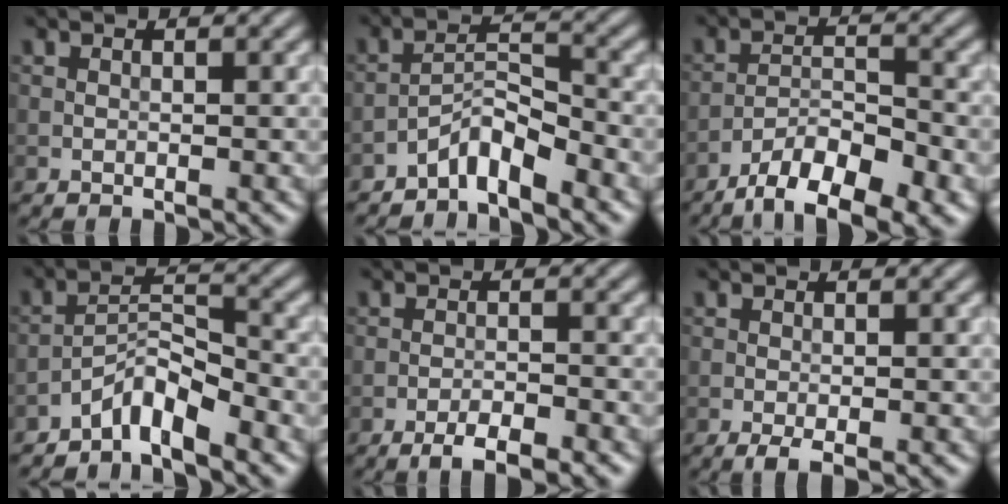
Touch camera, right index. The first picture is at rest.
{"total": 3.3, "force": [-2.8, 0.7, 1.7], "torque": [-0.031, 0.016, -0.057]}
{"total": 7.5, "force": [-5.2, 2.3, 4.9], "torque": [-0.079, 0.002, -0.090]}
{"total": 3.8, "force": [-3.1, 0.7, 2.0], "torque": [-0.035, 0.015, -0.064]}
{"total": 3.0, "force": [-2.1, 0.5, 2.0], "torque": [-0.035, 0.006, -0.039]}
{"total": 1.7, "force": [-0.8, 0.3, 1.4], "torque": [-0.028, -0.002, -0.016]}